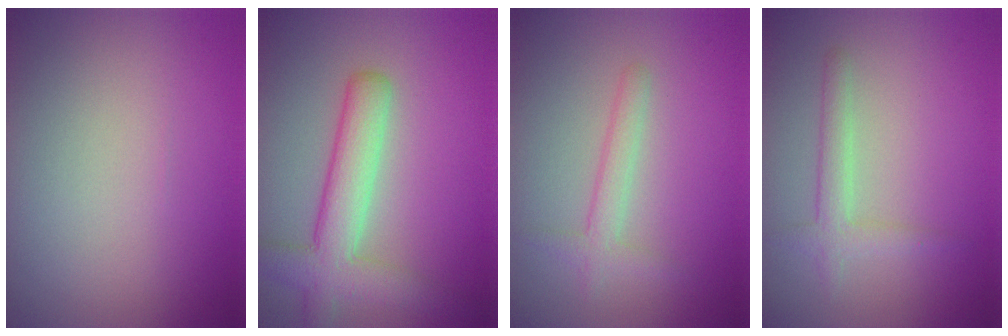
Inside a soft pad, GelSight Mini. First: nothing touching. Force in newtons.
{"total": 5.4, "press": 5.4, "slide": 0.4}
{"total": 2.0, "press": 2.0, "slide": 0.1}
{"total": 2.1, "press": 2.1, "slide": 0.1}